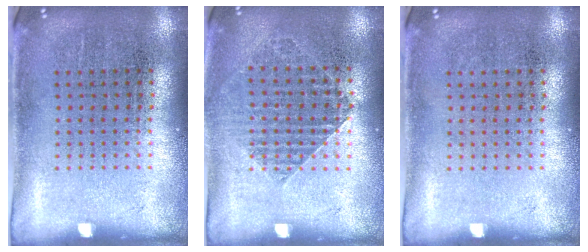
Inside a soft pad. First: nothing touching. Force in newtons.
{"total": 1.2, "press": 1.2, "slide": 0.4}
{"total": 0.0}